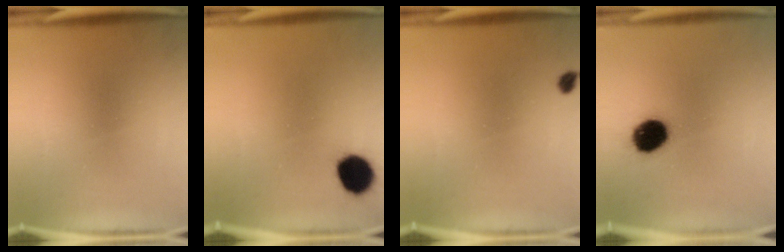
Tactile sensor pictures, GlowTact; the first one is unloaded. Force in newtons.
{"total": 9.3}
{"total": 1.2}
{"total": 11.1}